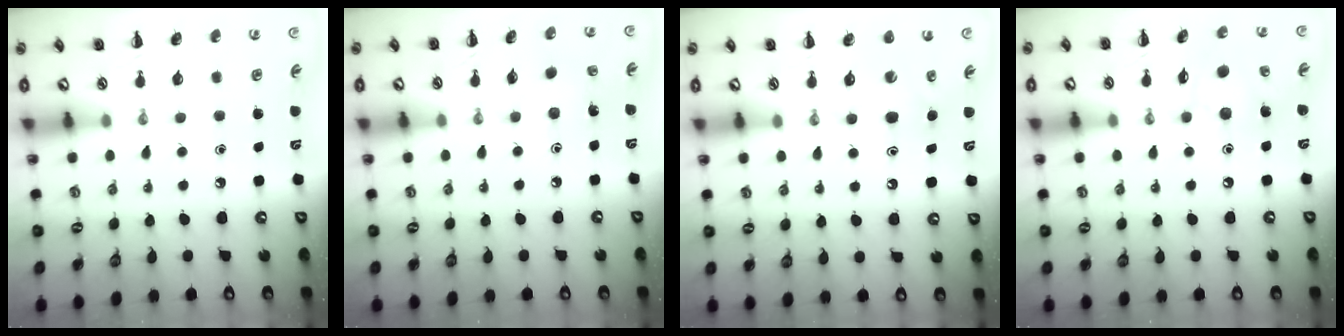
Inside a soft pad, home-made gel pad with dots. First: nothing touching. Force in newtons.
{"total": 2.9, "press": 2.8, "slide": 0.9}
{"total": 5.3, "press": 5.1, "slide": 1.3}
{"total": 11.5, "press": 11.2, "slide": 2.4}